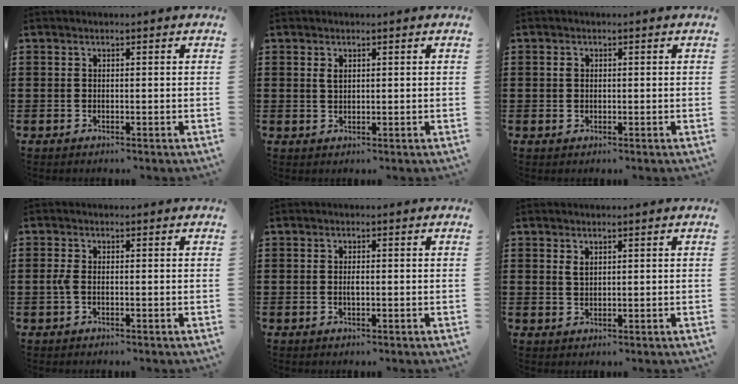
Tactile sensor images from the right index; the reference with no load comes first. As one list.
[{"total": 1.3, "force": [0.5, 0.6, 1.1], "torque": [-0.024, 0.003, 0.010]}, {"total": 1.0, "force": [0.2, 0.7, 0.6], "torque": [-0.016, 0.001, 0.005]}, {"total": 1.5, "force": [-0.3, 0.5, 1.4], "torque": [-0.034, -0.003, -0.008]}, {"total": 1.3, "force": [-0.1, 0.5, 1.2], "torque": [-0.024, 0.000, -0.002]}, {"total": 1.3, "force": [0.7, 0.6, 0.9], "torque": [-0.020, 0.001, 0.014]}]